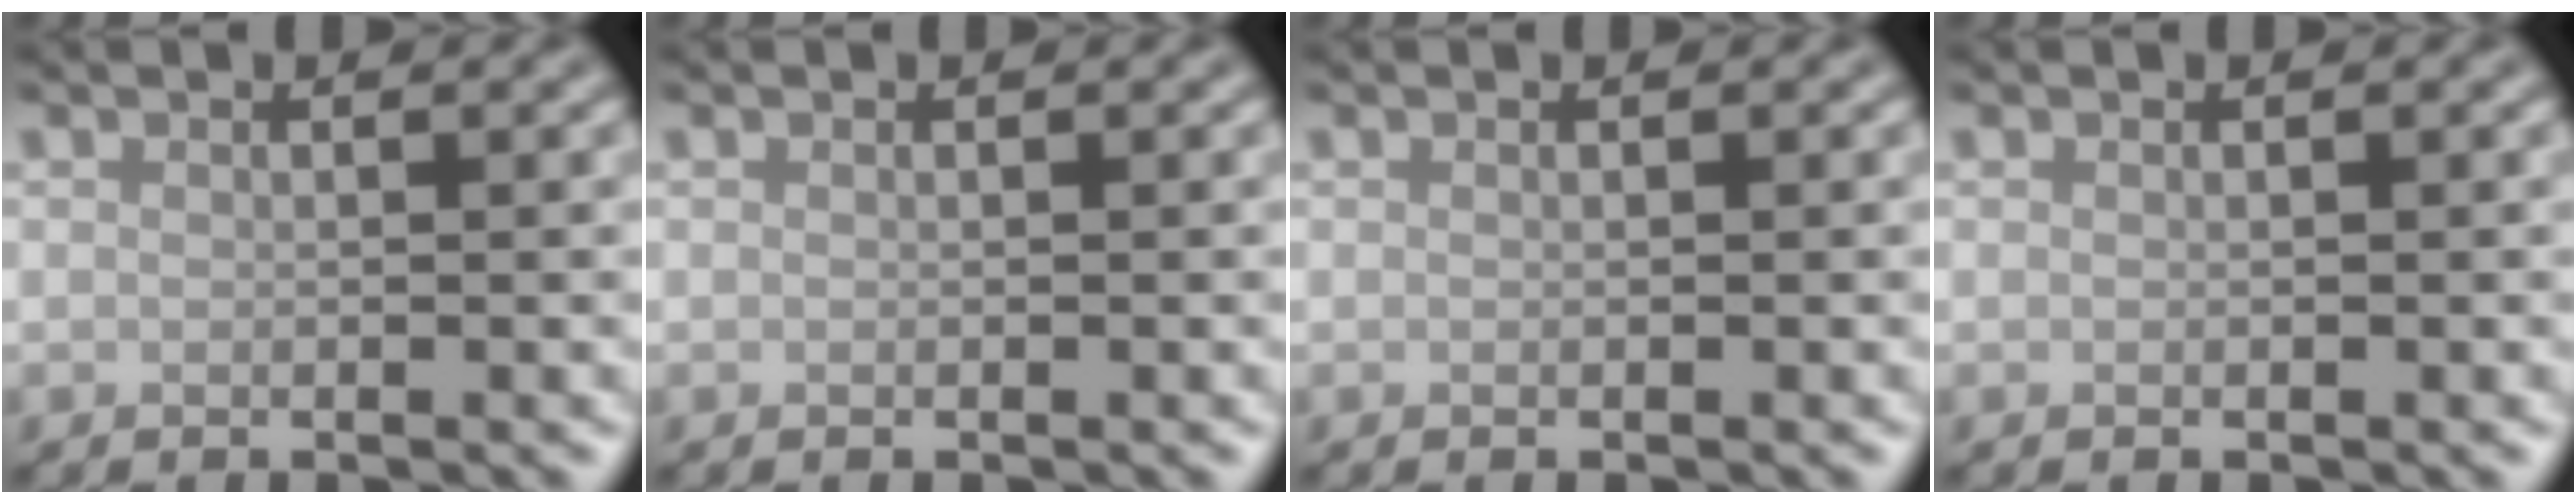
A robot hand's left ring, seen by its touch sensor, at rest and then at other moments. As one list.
[{"total": 0.0}, {"total": 0.0}, {"total": 0.0}]